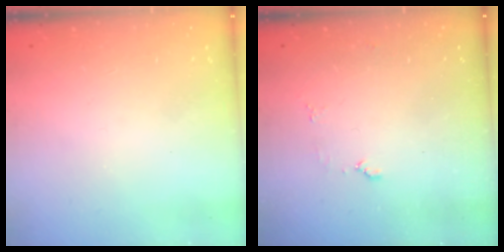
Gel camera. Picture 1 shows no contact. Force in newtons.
{"total": 4.2, "press": 4.2, "slide": 0.5}